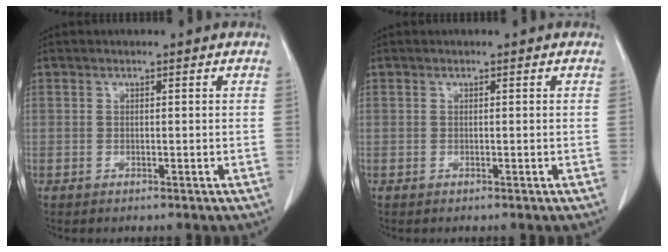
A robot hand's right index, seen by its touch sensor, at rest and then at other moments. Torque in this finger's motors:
{"motor_torque": [-0.01, 0.01, -0.01, 0.00]}